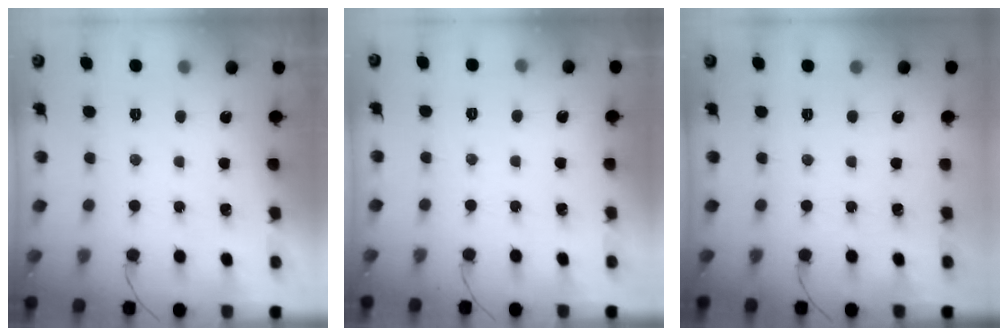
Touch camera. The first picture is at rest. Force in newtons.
{"total": 6.6, "press": 1.7, "slide": 6.4}
{"total": 0.0}